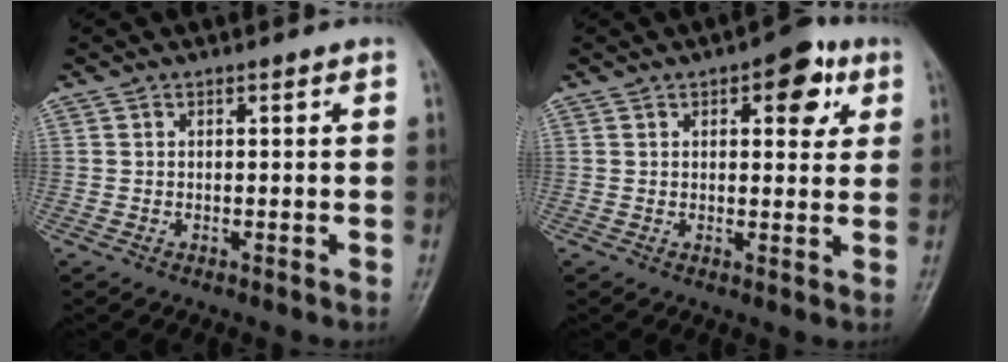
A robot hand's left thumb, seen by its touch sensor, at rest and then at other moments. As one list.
[{"total": 7.7, "force": [3.3, 3.7, 5.8], "torque": [-0.043, -0.006, 0.035]}]